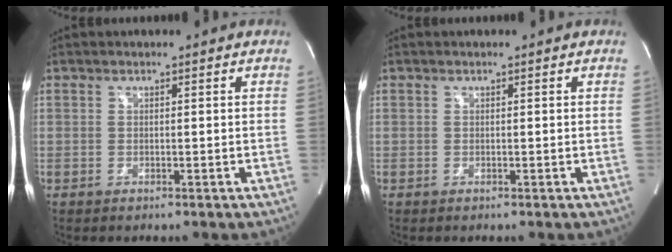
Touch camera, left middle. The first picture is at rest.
{"total": 0.0}